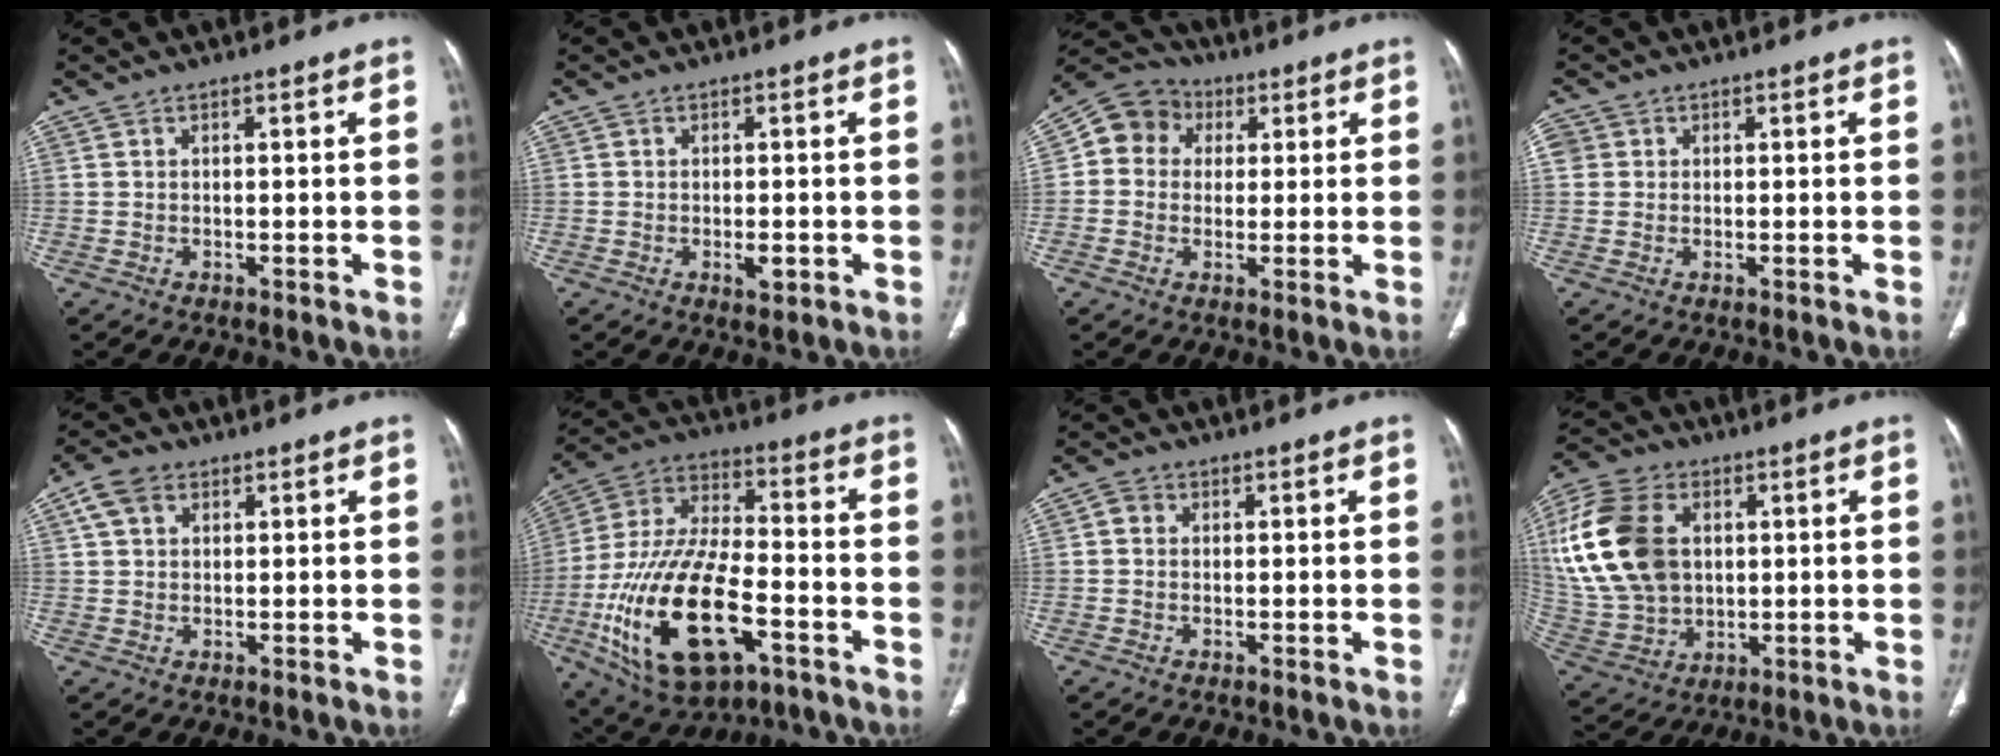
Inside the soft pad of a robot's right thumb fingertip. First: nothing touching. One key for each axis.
{"total": 2.4, "fx": -0.7, "fy": 1.1, "fz": 2.0, "tx": -0.026, "ty": -0.001, "tz": -0.010}
{"total": 9.1, "fx": 2.0, "fy": 8.1, "fz": 3.7, "tx": -0.042, "ty": 0.014, "tz": 0.021}
{"total": 2.8, "fx": 0.7, "fy": 2.6, "fz": 0.7, "tx": -0.005, "ty": 0.005, "tz": 0.015}
{"total": 4.9, "fx": 2.1, "fy": 3.5, "fz": 2.8, "tx": -0.047, "ty": 0.008, "tz": 0.041}
{"total": 25.3, "fx": -9.0, "fy": 12.1, "fz": 20.2, "tx": -0.406, "ty": 0.030, "tz": -0.148}
{"total": 1.8, "fx": 0.2, "fy": 1.6, "fz": 0.8, "tx": -0.009, "ty": 0.003, "tz": 0.002}
{"total": 21.4, "fx": 4.2, "fy": 15.1, "fz": 14.6, "tx": -0.311, "ty": -0.002, "tz": 0.089}